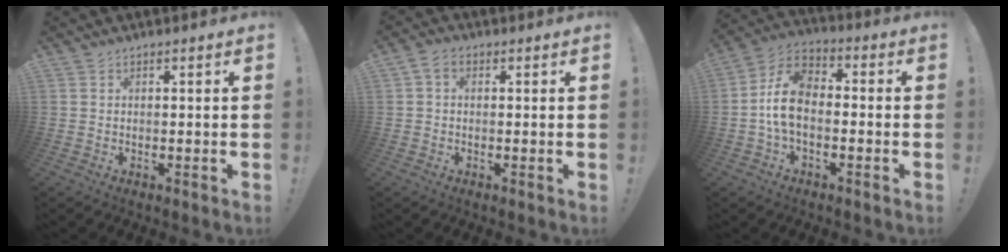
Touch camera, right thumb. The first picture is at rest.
{"total": 2.8, "force": [0.4, 2.0, 2.0], "torque": [-0.031, 0.005, 0.007]}
{"total": 11.5, "force": [-1.7, 7.3, 8.7], "torque": [-0.174, 0.022, -0.028]}